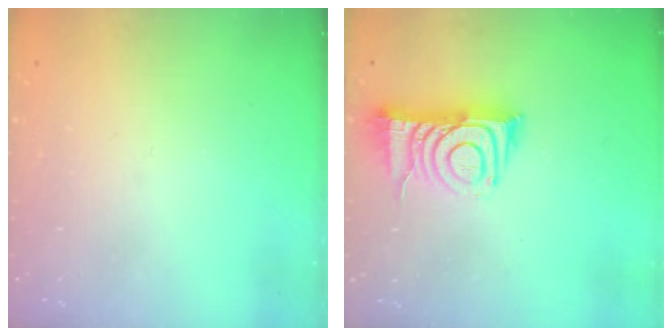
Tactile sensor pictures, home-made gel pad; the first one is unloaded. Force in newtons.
{"total": 11.4, "press": 11.3, "slide": 1.0}